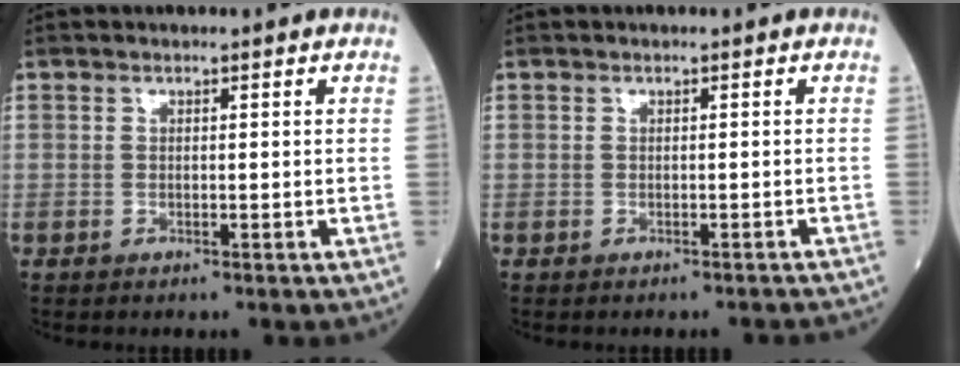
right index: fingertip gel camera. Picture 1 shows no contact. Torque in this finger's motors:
{"motor_torque": [-0.18, -0.14, -0.08, 0.01]}